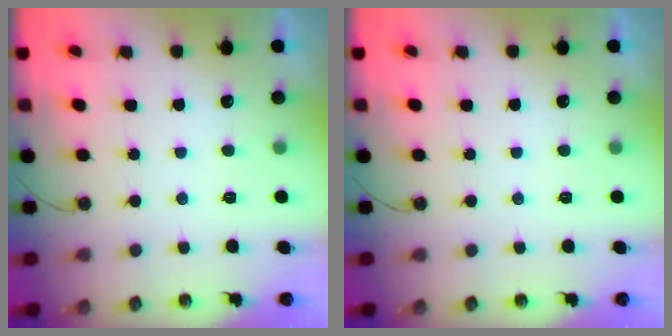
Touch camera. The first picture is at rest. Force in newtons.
{"total": 0.0}